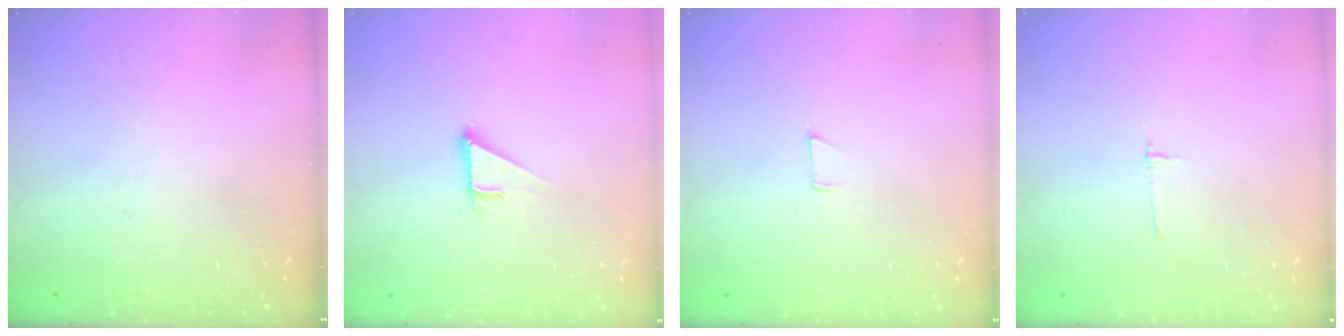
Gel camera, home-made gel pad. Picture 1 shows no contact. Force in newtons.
{"total": 2.5, "press": 2.5, "slide": 0.2}
{"total": 4.1, "press": 4.1, "slide": 0.3}
{"total": 2.7, "press": 2.7, "slide": 0.3}